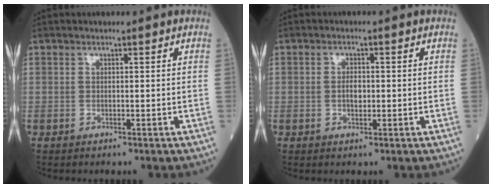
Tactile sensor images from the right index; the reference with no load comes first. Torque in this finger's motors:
{"motor_torque": [0.39, 0.02, 0.12, 0.03]}